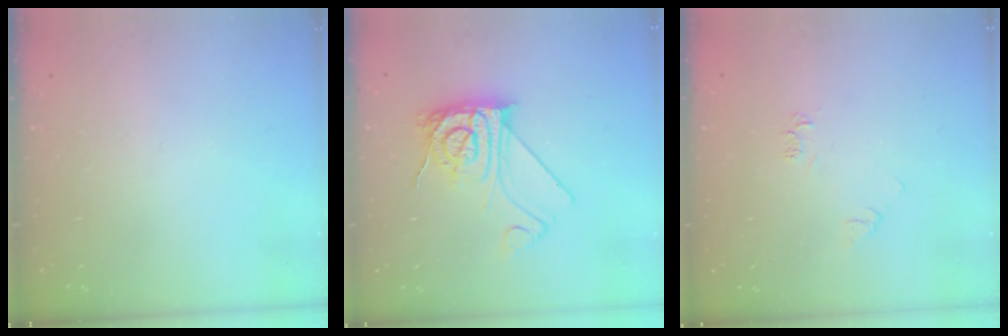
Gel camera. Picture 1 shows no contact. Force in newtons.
{"total": 11.8, "press": 11.8, "slide": 1.2}
{"total": 4.3, "press": 4.3, "slide": 0.5}